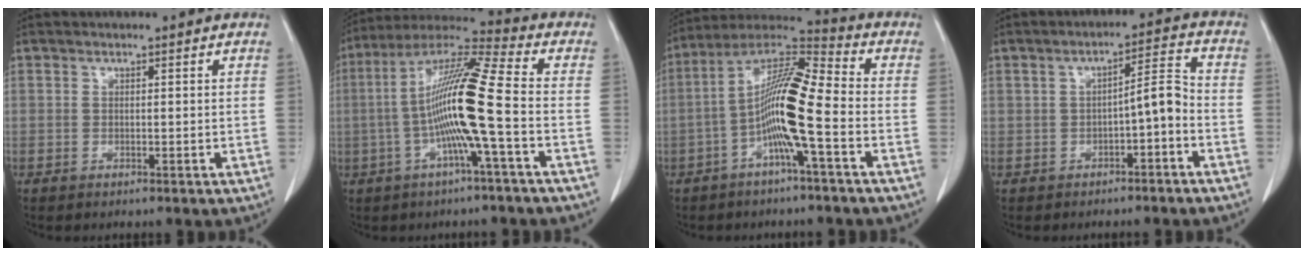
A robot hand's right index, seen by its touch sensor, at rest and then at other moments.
{"total": 13.9, "force": [-2.3, -0.7, 13.6], "torque": [-0.261, 0.013, -0.057]}
{"total": 12.3, "force": [-3.2, 0.4, 11.9], "torque": [-0.230, 0.021, -0.069]}
{"total": 4.9, "force": [-1.5, 1.2, 4.5], "torque": [-0.069, 0.025, -0.018]}